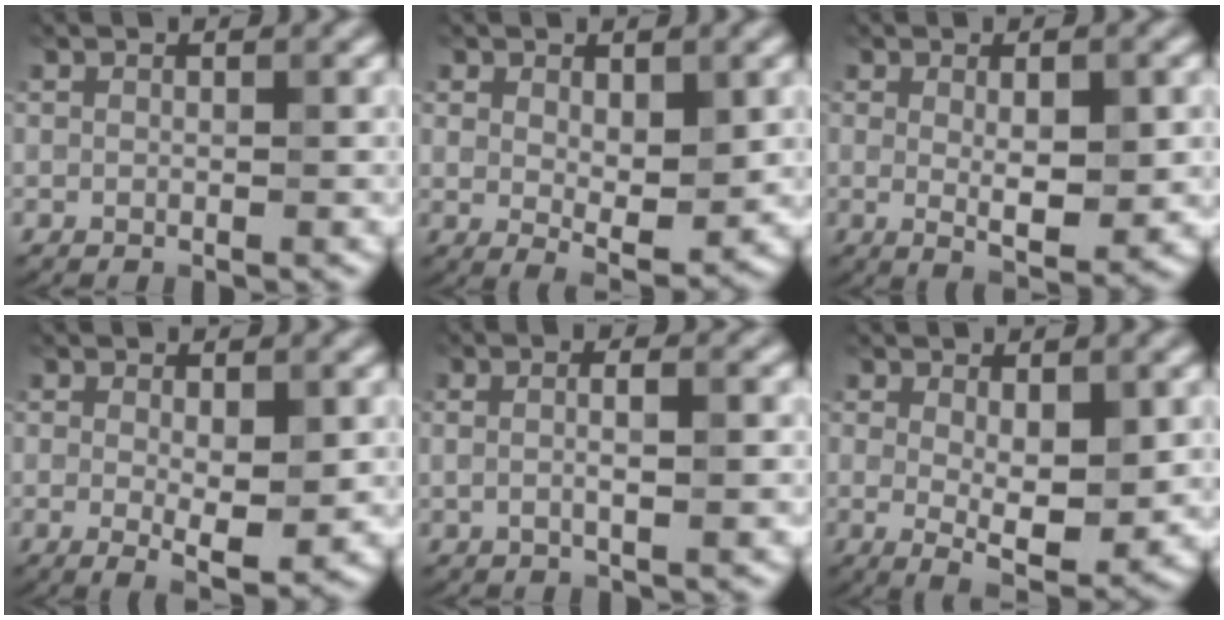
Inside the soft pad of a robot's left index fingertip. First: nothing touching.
{"total": 4.1, "force": [0.7, 2.1, 3.5], "torque": [-0.056, -0.009, 0.020]}
{"total": 4.6, "force": [0.3, 1.3, 4.4], "torque": [-0.073, -0.008, 0.010]}
{"total": 4.2, "force": [-0.2, 1.5, 3.9], "torque": [-0.062, -0.011, 0.000]}
{"total": 3.7, "force": [0.2, 1.3, 3.4], "torque": [-0.045, 0.001, -0.007]}
{"total": 5.7, "force": [0.1, 2.2, 5.3], "torque": [-0.084, -0.012, 0.006]}